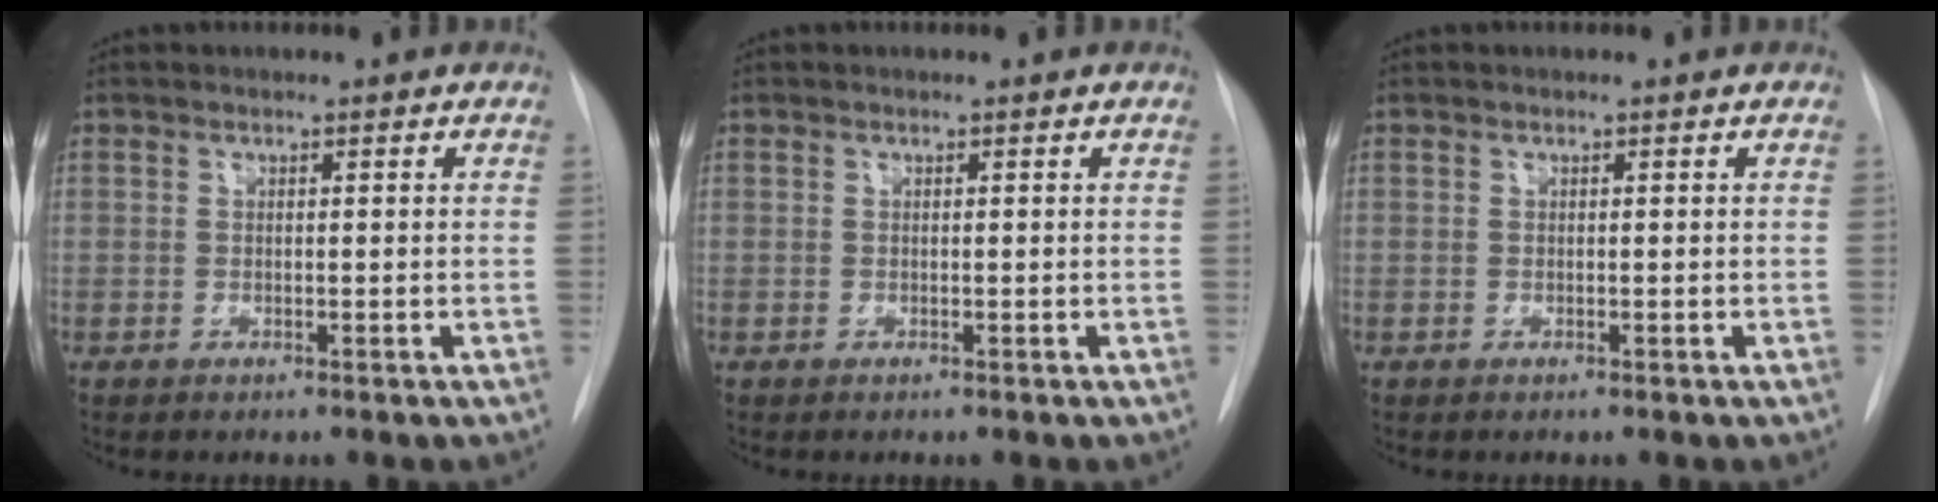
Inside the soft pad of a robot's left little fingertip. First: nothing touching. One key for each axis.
{"total": 0.0}
{"total": 0.0}